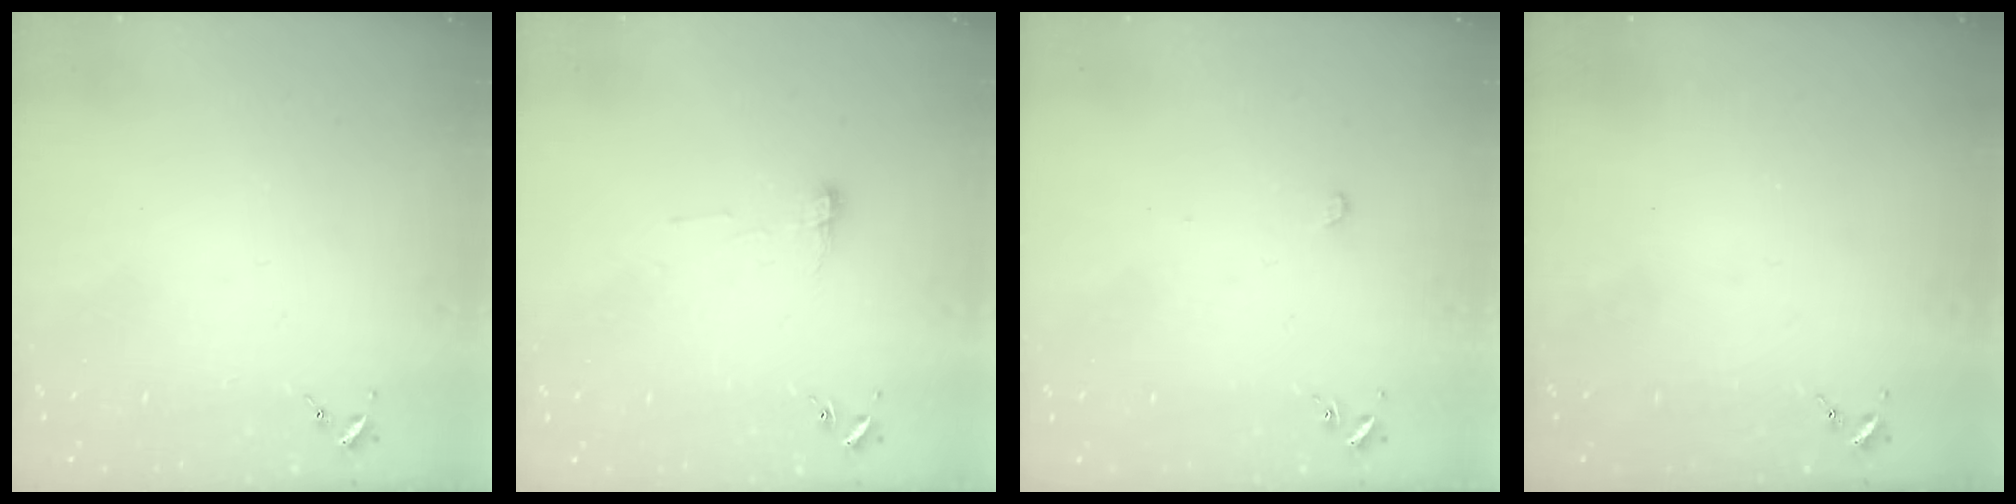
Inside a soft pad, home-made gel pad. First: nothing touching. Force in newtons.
{"total": 5.9, "press": 5.9, "slide": 0.7}
{"total": 2.6, "press": 2.6, "slide": 0.2}
{"total": 0.0}